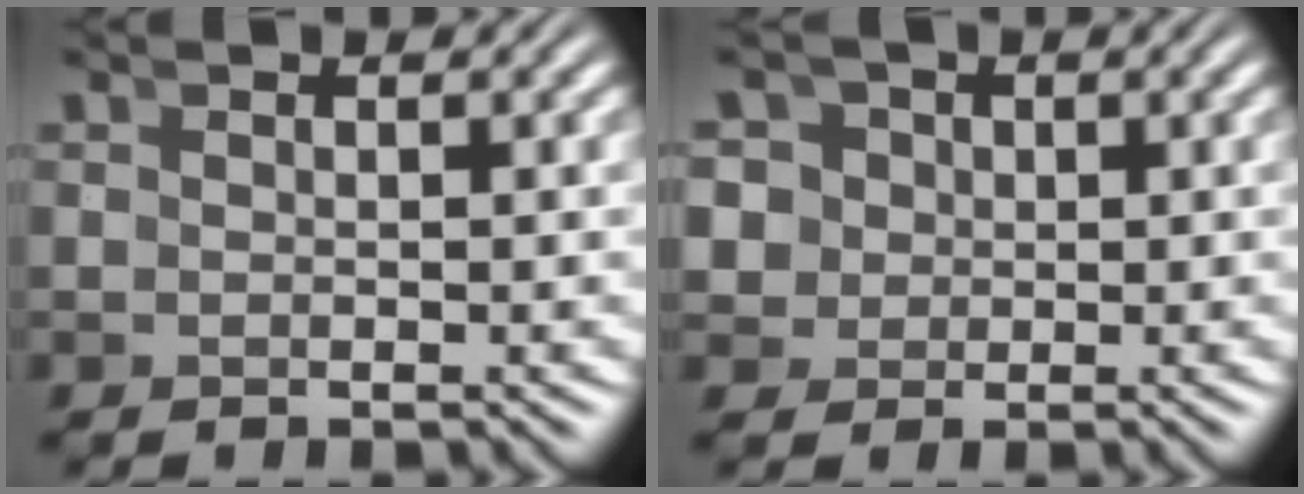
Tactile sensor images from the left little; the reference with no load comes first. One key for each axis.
{"total": 6.9, "fx": 0.4, "fy": 6.3, "fz": 2.6, "tx": -0.064, "ty": -0.011, "tz": 0.002}